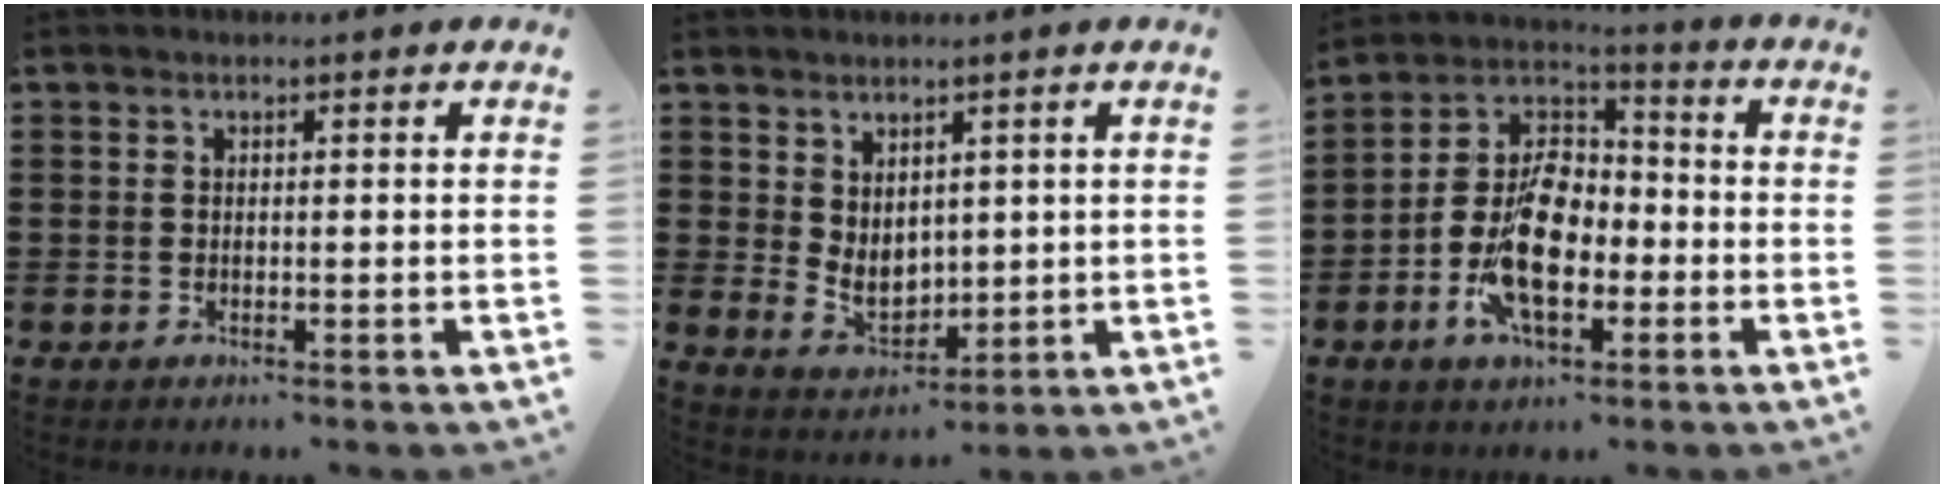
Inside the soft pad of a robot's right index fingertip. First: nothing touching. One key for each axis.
{"total": 4.3, "fx": 2.1, "fy": 3.1, "fz": 2.2, "tx": -0.045, "ty": -0.003, "tz": 0.041}
{"total": 12.4, "fx": -4.3, "fy": 7.2, "fz": 9.1, "tx": -0.217, "ty": 0.001, "tz": -0.087}